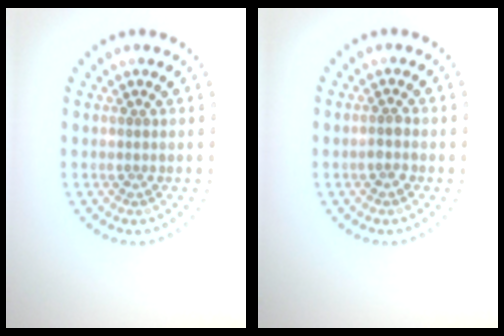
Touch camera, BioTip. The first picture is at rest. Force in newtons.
{"total": 1.1, "press": 1.0, "slide": 0.5}